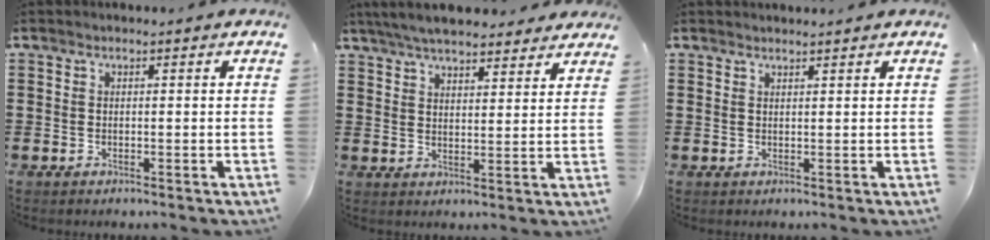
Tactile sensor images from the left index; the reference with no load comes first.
{"total": 6.0, "force": [5.5, 0.9, 2.0], "torque": [-0.056, -0.011, 0.102]}
{"total": 1.1, "force": [1.1, -0.1, 0.2], "torque": [-0.007, -0.003, 0.022]}